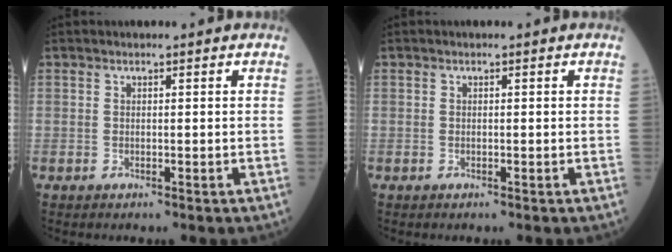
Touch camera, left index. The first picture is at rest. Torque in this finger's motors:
{"motor_torque": [0.08, 0.09, 0.01, 0.01]}